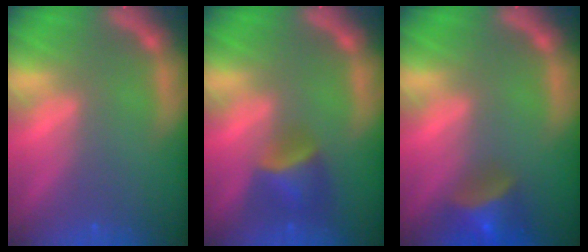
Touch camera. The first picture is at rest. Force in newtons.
{"total": 4.0}
{"total": 5.0}